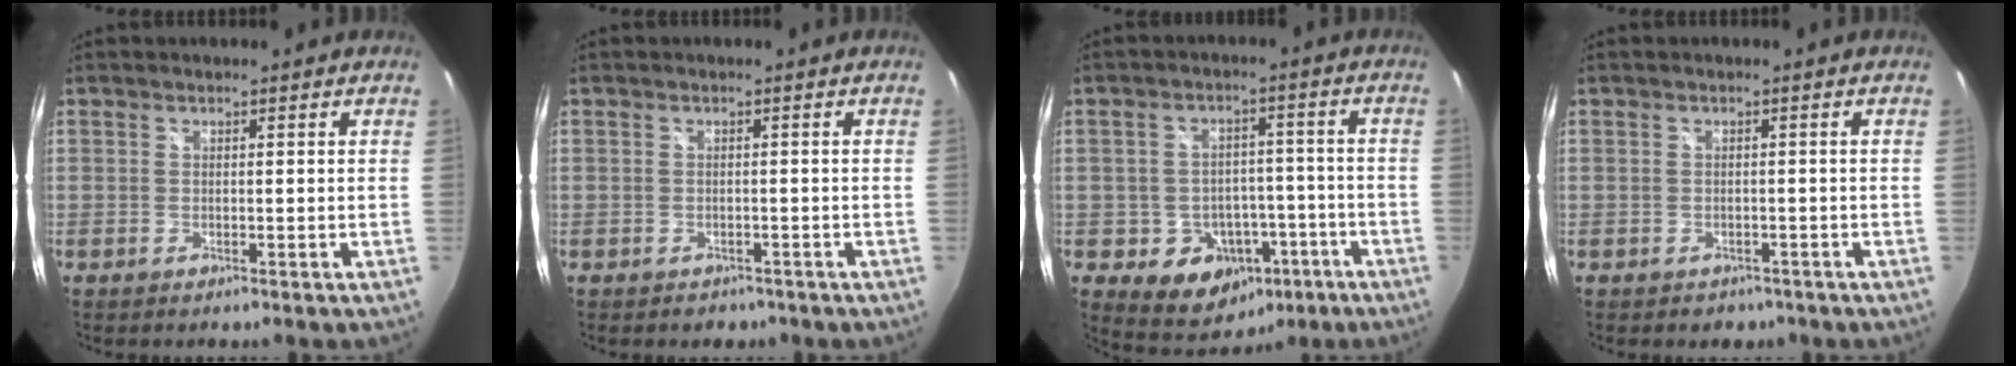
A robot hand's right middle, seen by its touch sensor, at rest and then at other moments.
{"total": 2.4, "force": [-1.6, 1.7, 0.5], "torque": [-0.013, -0.005, -0.020]}
{"total": 11.1, "force": [-4.9, 8.9, 4.6], "torque": [-0.094, 0.027, -0.042]}
{"total": 2.8, "force": [-1.8, 2.1, 0.7], "torque": [-0.016, -0.006, -0.021]}